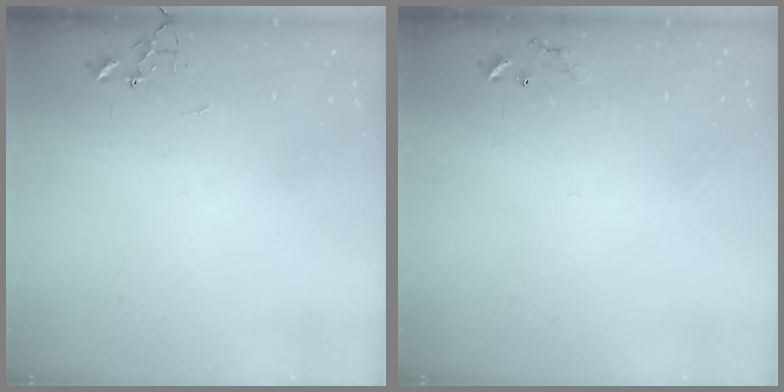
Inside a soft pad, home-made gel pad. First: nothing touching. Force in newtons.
{"total": 7.7, "press": 7.7, "slide": 0.5}